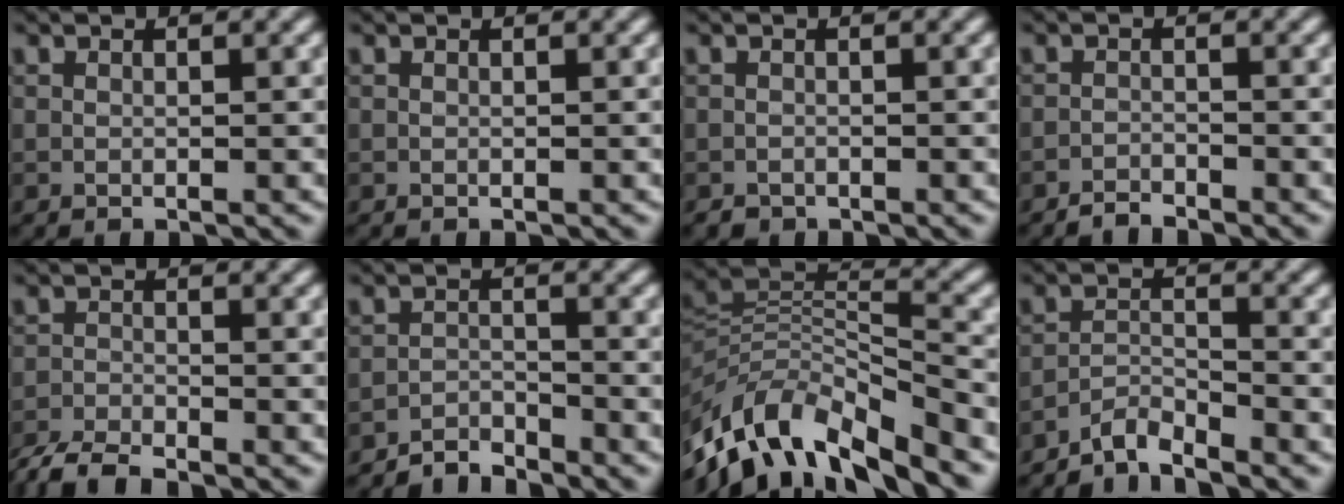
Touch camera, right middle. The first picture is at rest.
{"total": 0.0}
{"total": 1.1, "force": [-1.0, 0.0, -0.5], "torque": [0.000, 0.006, -0.011]}
{"total": 1.4, "force": [-1.4, -0.1, -0.4], "torque": [0.007, 0.012, -0.023]}
{"total": 4.3, "force": [-4.1, 0.5, 1.2], "torque": [-0.032, -0.003, -0.077]}
{"total": 2.4, "force": [-2.4, 0.0, -0.3], "torque": [0.005, 0.013, -0.045]}
{"total": 10.3, "force": [-6.2, 4.1, 7.1], "torque": [-0.144, 0.018, -0.107]}
{"total": 2.8, "force": [-2.8, 0.0, 0.3], "torque": [-0.006, 0.011, -0.054]}